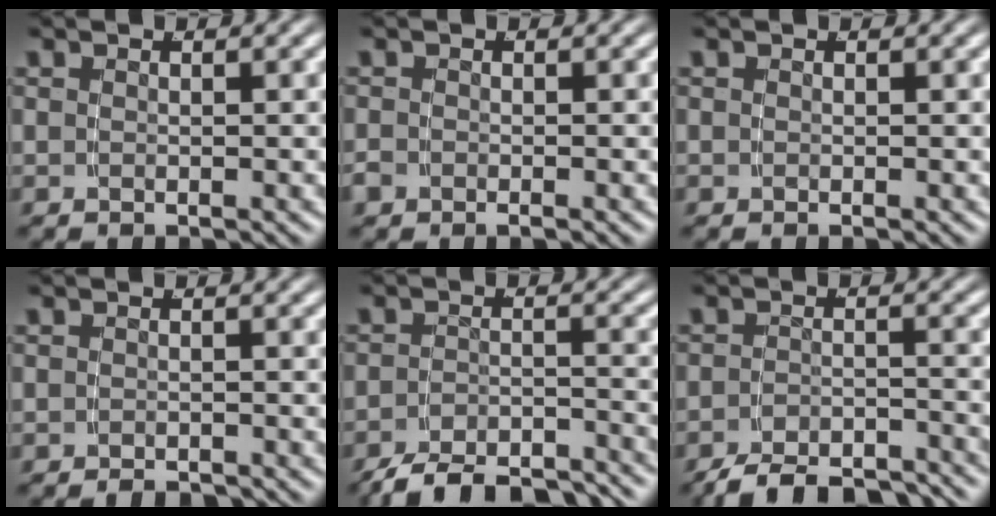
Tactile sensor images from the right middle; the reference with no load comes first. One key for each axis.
{"total": 1.3, "fx": -1.0, "fy": 0.7, "fz": 0.5, "tx": -0.009, "ty": -0.006, "tz": -0.017}
{"total": 0.0}
{"total": 1.7, "fx": -1.7, "fy": 0.0, "fz": 0.1, "tx": 0.000, "ty": -0.008, "tz": -0.025}
{"total": 8.4, "fx": -7.8, "fy": 2.0, "fz": 2.3, "tx": -0.021, "ty": -0.018, "tz": -0.121}
{"total": 7.4, "fx": -7.0, "fy": 1.7, "fz": 1.7, "tx": -0.012, "ty": -0.015, "tz": -0.110}